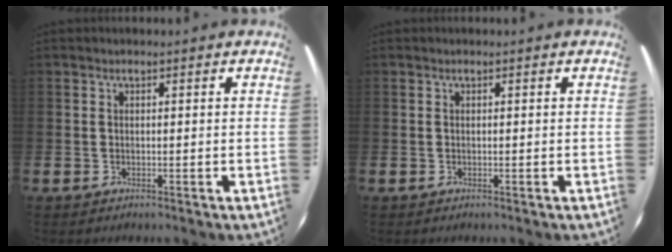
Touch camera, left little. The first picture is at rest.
{"total": 0.0}